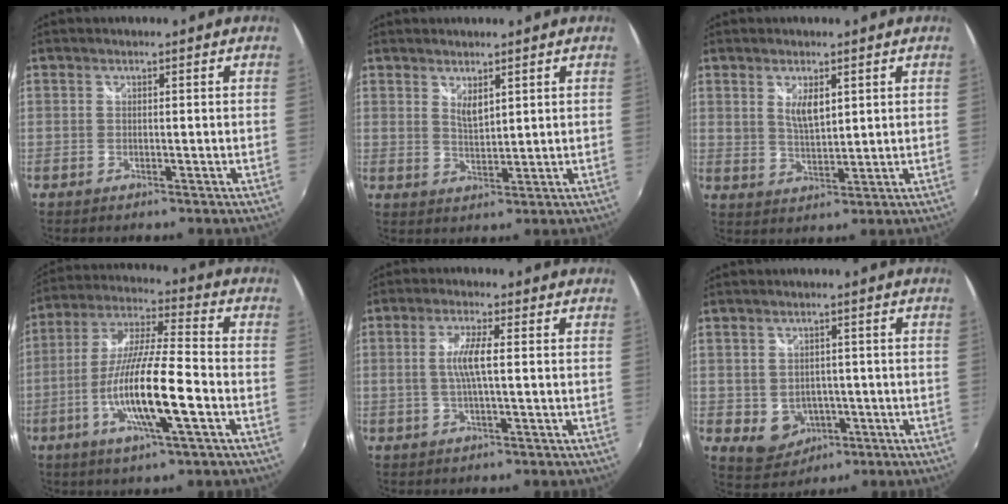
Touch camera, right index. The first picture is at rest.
{"total": 3.2, "force": [2.2, 1.1, 2.1], "torque": [-0.035, -0.006, 0.037]}
{"total": 4.8, "force": [2.1, 2.0, 3.8], "torque": [-0.063, -0.005, 0.039]}
{"total": 15.6, "force": [-5.3, 1.6, 14.6], "torque": [-0.287, -0.011, -0.101]}
{"total": 5.1, "force": [0.1, 0.5, 5.1], "torque": [-0.098, 0.000, 0.004]}
{"total": 5.7, "force": [-1.4, 4.8, 2.6], "torque": [-0.061, -0.001, -0.006]}